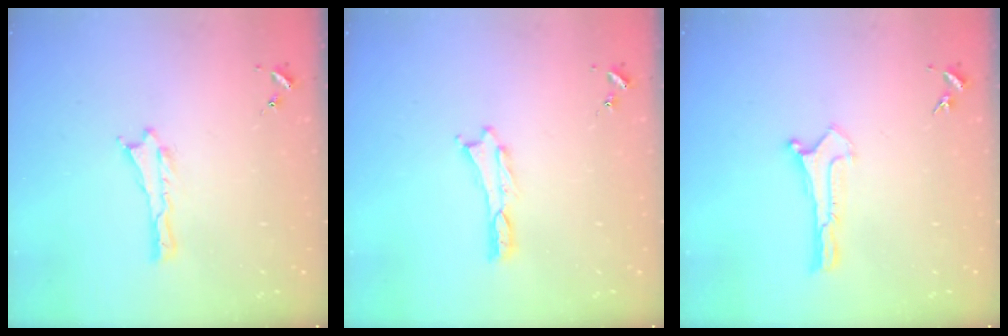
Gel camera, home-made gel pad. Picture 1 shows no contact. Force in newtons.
{"total": 0.0}
{"total": 0.0}